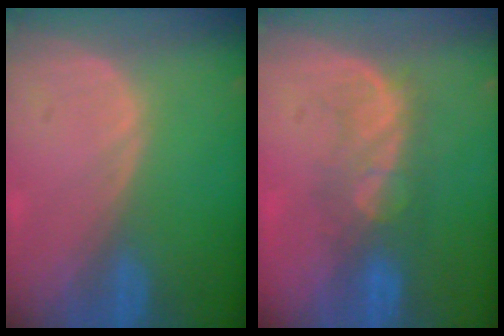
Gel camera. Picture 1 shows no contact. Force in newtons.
{"total": 5.6, "press": 5.5, "slide": 1.3}